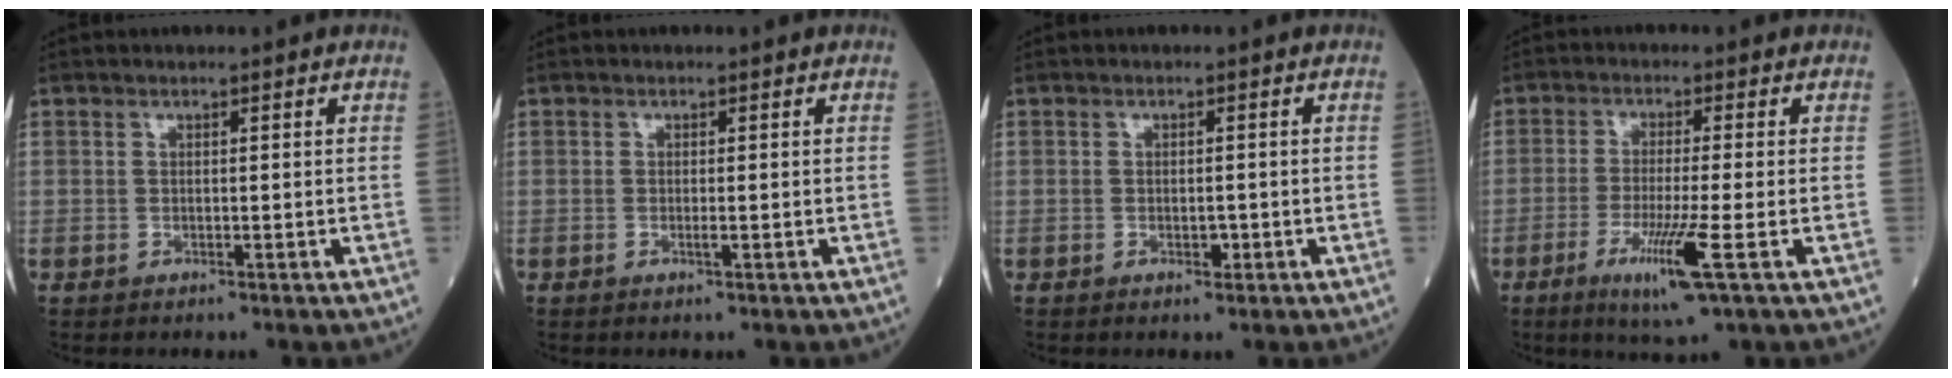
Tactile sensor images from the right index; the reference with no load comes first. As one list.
[{"total": 0.9, "force": [-0.3, 0.1, 0.8], "torque": [-0.017, -0.002, -0.003]}, {"total": 1.6, "force": [-0.6, 0.7, 1.3], "torque": [-0.019, 0.000, -0.006]}, {"total": 8.0, "force": [-3.3, -0.5, 7.2], "torque": [-0.134, -0.025, -0.059]}]